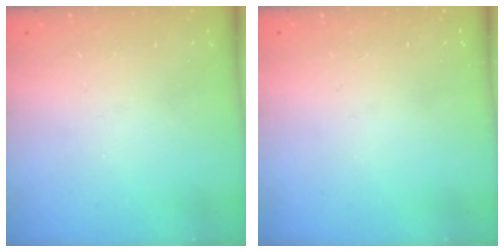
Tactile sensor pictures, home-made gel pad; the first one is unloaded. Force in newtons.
{"total": 0.0}